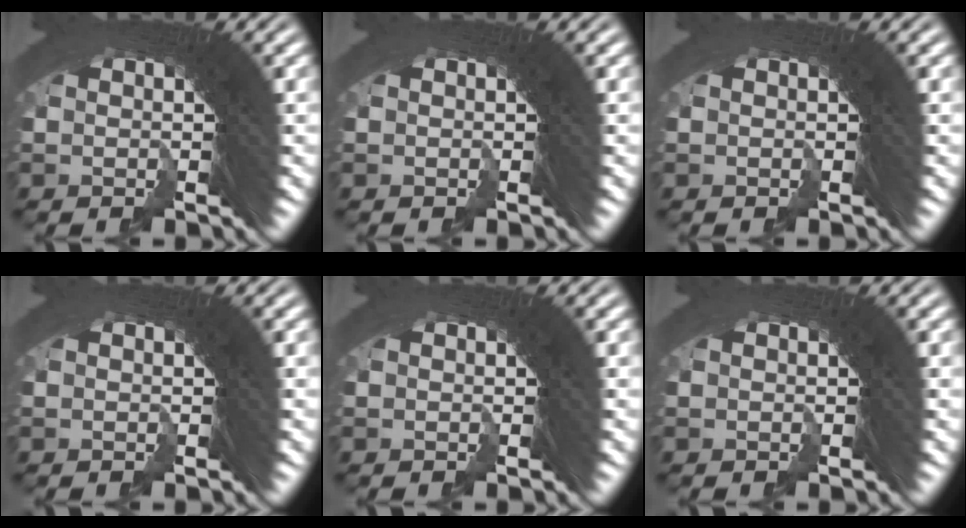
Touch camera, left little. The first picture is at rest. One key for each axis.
{"total": 0.0}
{"total": 0.0}
{"total": 0.0}
{"total": 0.0}
{"total": 0.0}